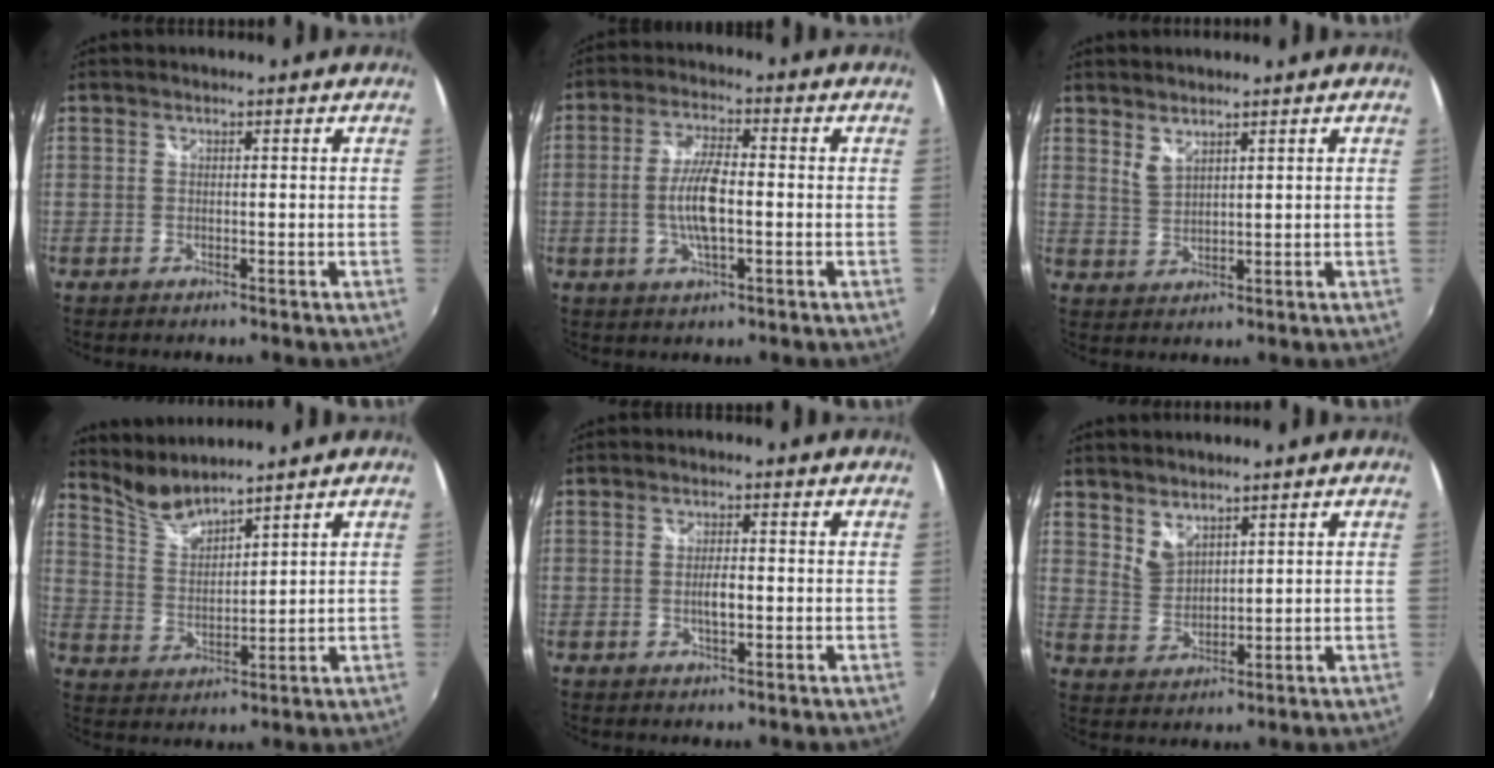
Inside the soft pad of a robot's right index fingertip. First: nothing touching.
{"total": 7.8, "force": [-1.2, 2.4, 7.3], "torque": [-0.146, -0.001, -0.023]}
{"total": 2.8, "force": [2.4, 0.8, 1.2], "torque": [-0.020, -0.001, 0.045]}
{"total": 6.0, "force": [5.8, 0.0, 1.4], "torque": [-0.036, -0.011, 0.123]}
{"total": 2.6, "force": [-0.5, 0.9, 2.4], "torque": [-0.042, -0.002, -0.008]}
{"total": 4.4, "force": [3.6, 2.1, 1.4], "torque": [-0.021, 0.000, 0.072]}